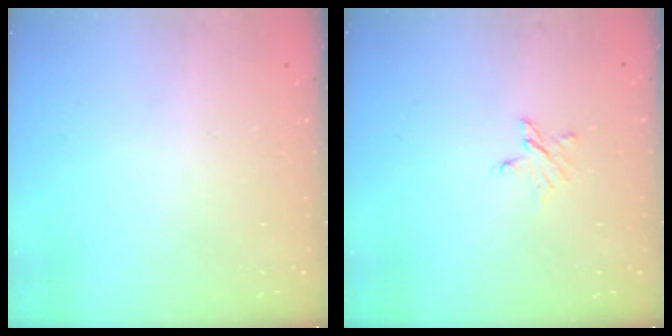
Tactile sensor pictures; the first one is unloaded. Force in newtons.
{"total": 2.5, "press": 2.5, "slide": 0.2}